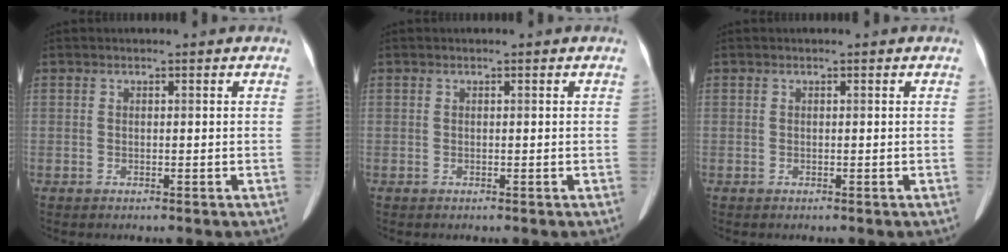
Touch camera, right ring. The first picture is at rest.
{"total": 0.0}
{"total": 0.0}